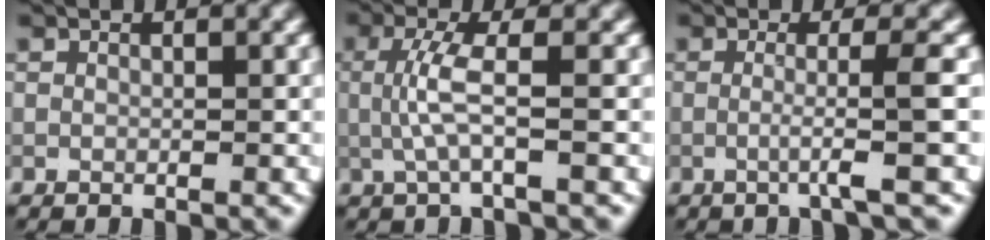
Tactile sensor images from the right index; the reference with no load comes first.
{"total": 3.2, "force": [-0.2, 0.5, 3.1], "torque": [-0.070, 0.002, -0.004]}
{"total": 3.3, "force": [-0.6, 0.3, 3.3], "torque": [-0.051, -0.002, -0.023]}